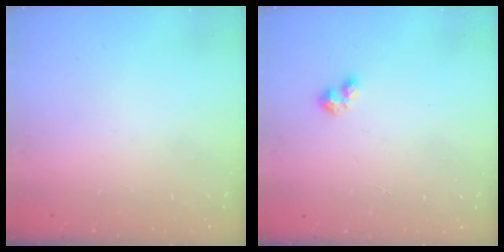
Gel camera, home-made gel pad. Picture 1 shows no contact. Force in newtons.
{"total": 1.9, "press": 1.9, "slide": 0.4}